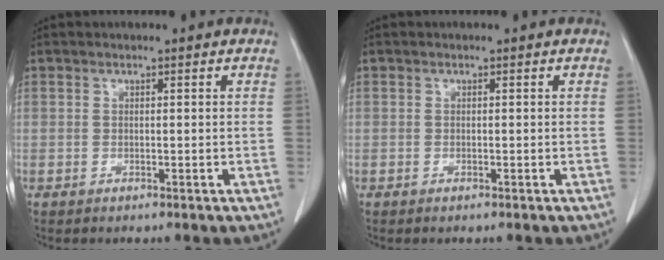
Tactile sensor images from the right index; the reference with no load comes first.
{"total": 0.0}